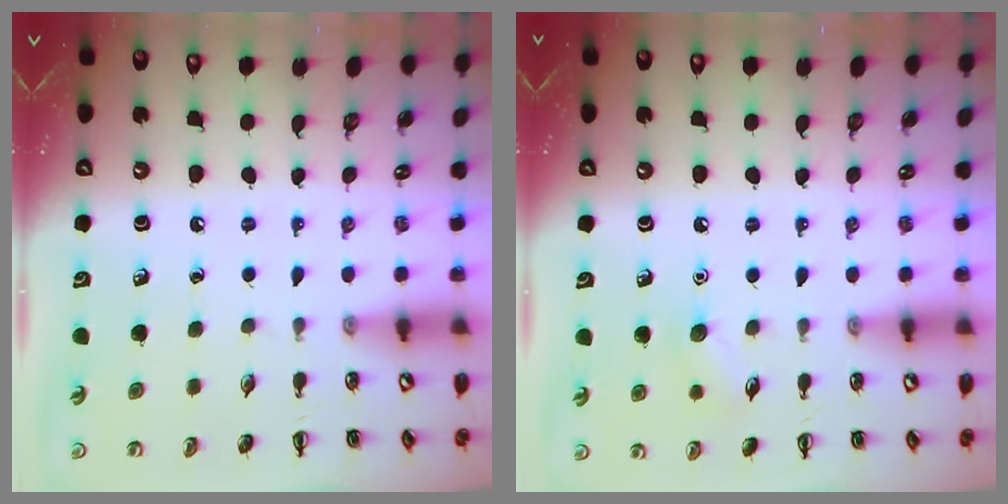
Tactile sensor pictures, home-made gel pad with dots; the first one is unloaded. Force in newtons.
{"total": 6.7, "press": 6.5, "slide": 1.8}